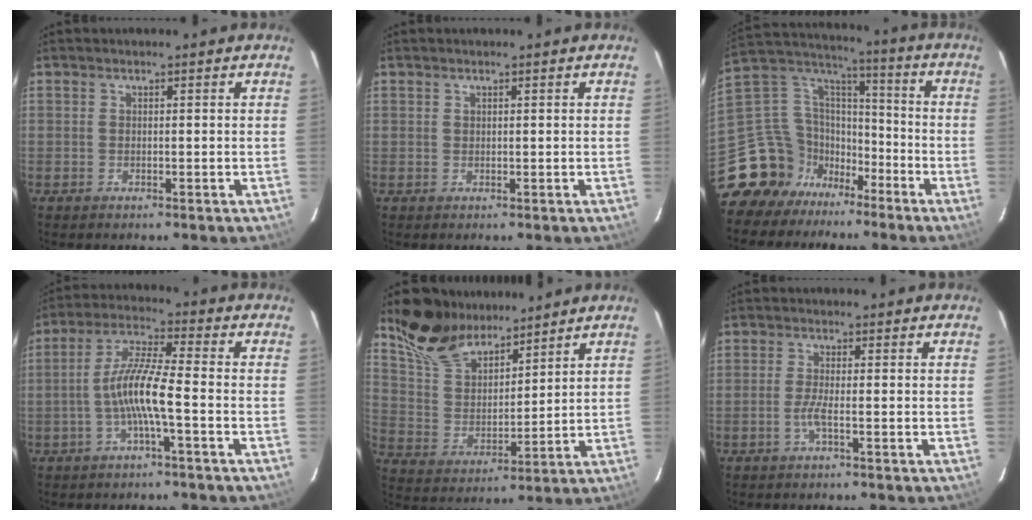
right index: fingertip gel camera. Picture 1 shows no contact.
{"total": 0.6, "force": [0.3, 0.6, -0.1], "torque": [0.003, 0.003, 0.004]}
{"total": 15.2, "force": [-10.8, 10.2, 3.2], "torque": [-0.089, 0.053, -0.189]}
{"total": 8.2, "force": [-2.5, 0.2, 7.8], "torque": [-0.168, 0.010, -0.049]}
{"total": 14.7, "force": [11.7, 6.4, 6.2], "torque": [-0.129, 0.024, 0.230]}
{"total": 2.2, "force": [-1.0, -0.4, 1.9], "torque": [-0.044, -0.004, -0.023]}